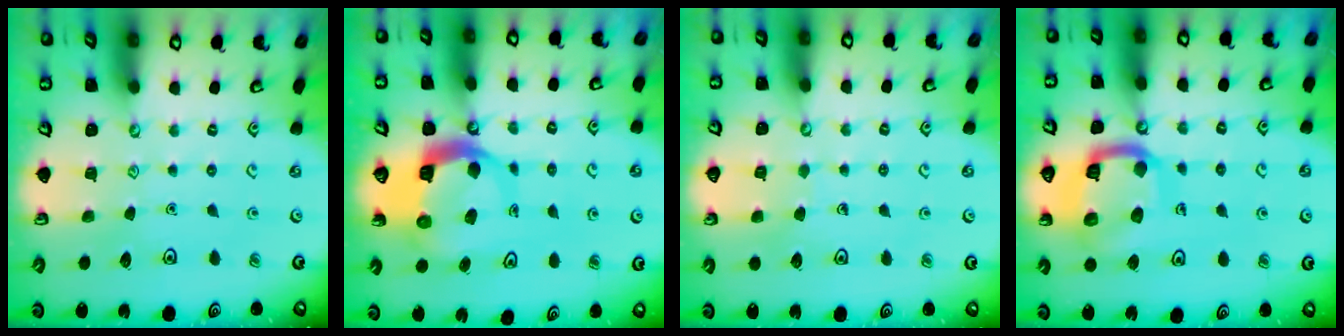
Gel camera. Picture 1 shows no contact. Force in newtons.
{"total": 8.7, "press": 8.6, "slide": 1.2}
{"total": 4.0, "press": 3.9, "slide": 0.4}
{"total": 15.1, "press": 15.0, "slide": 1.2}